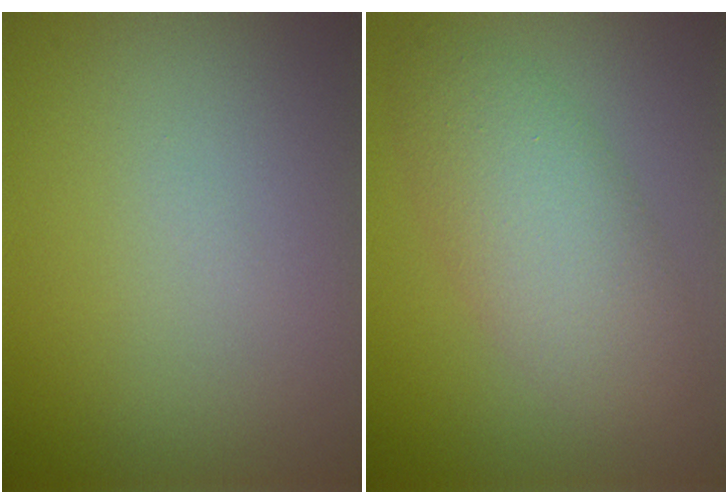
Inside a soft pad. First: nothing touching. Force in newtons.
{"total": 5.3, "press": 5.3, "slide": 0.1}